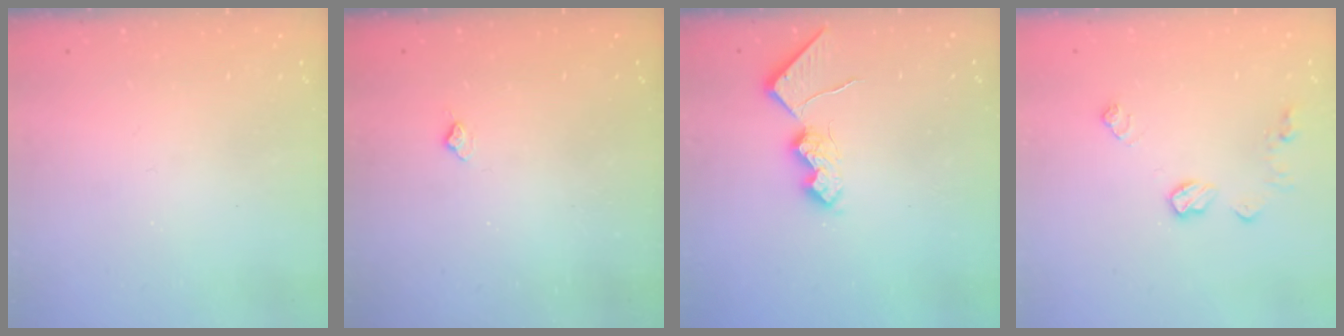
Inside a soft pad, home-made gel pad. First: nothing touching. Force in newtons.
{"total": 4.7, "press": 4.7, "slide": 0.6}
{"total": 10.4, "press": 10.3, "slide": 1.1}
{"total": 8.2, "press": 8.2, "slide": 0.4}